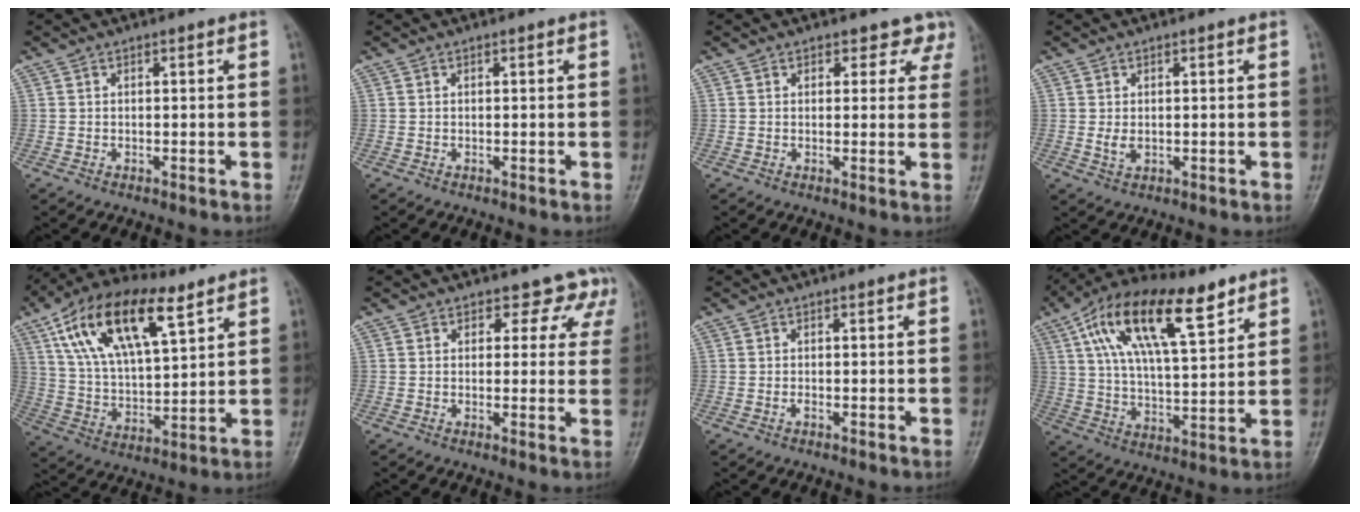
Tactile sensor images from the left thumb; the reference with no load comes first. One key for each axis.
{"total": 0.0}
{"total": 4.4, "fx": 3.4, "fy": 2.8, "fz": 0.2, "tx": 0.038, "ty": -0.017, "tz": 0.023}
{"total": 2.1, "fx": 0.1, "fy": 1.5, "fz": 1.6, "tx": -0.027, "ty": -0.006, "tz": 0.005}
{"total": 20.4, "fx": 10.2, "fy": 9.0, "fz": 15.2, "tx": -0.252, "ty": -0.014, "tz": 0.185}
{"total": 6.6, "fx": 5.0, "fy": 4.1, "fz": 0.6, "tx": 0.045, "ty": -0.022, "tz": 0.038}
{"total": 0.6, "fx": -0.3, "fy": 0.3, "fz": 0.4, "tx": -0.008, "ty": 0.000, "tz": -0.006}
{"total": 20.1, "fx": 10.1, "fy": 7.9, "fz": 15.5, "tx": -0.255, "ty": -0.009, "tz": 0.177}